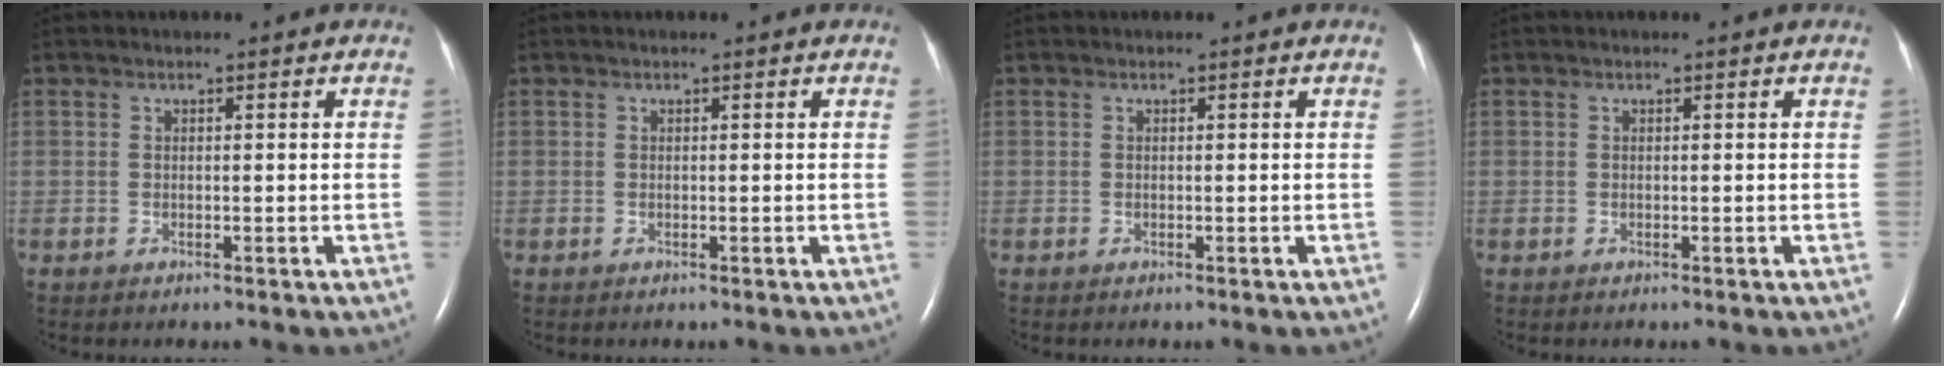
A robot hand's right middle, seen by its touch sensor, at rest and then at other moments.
{"total": 0.0}
{"total": 0.0}
{"total": 0.0}